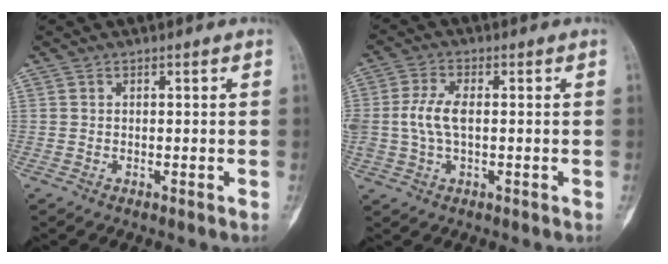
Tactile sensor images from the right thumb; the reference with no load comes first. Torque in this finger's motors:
{"motor_torque": [0.33, 0.49, 1.81, -0.37, 0.28]}